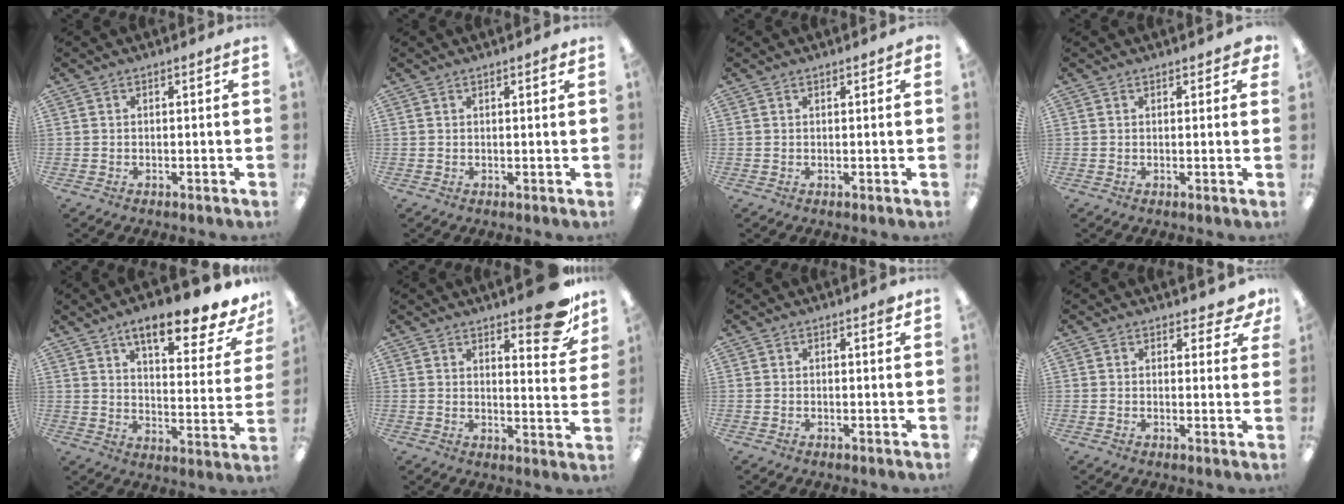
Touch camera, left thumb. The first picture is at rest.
{"total": 1.4, "force": [1.1, 0.1, 0.9], "torque": [-0.019, 0.000, 0.019]}
{"total": 0.6, "force": [0.4, 0.1, 0.4], "torque": [0.000, -0.003, 0.006]}
{"total": 1.4, "force": [1.1, 0.7, 0.6], "torque": [-0.004, -0.001, 0.017]}
{"total": 14.5, "force": [10.6, 4.1, 9.0], "torque": [-0.129, -0.065, 0.173]}
{"total": 12.1, "force": [8.7, 4.3, 7.2], "torque": [-0.071, -0.062, 0.145]}
{"total": 1.2, "force": [0.8, 0.2, 0.8], "torque": [-0.010, -0.001, 0.011]}
{"total": 3.3, "force": [2.7, 1.5, 1.2], "torque": [-0.005, -0.014, 0.046]}